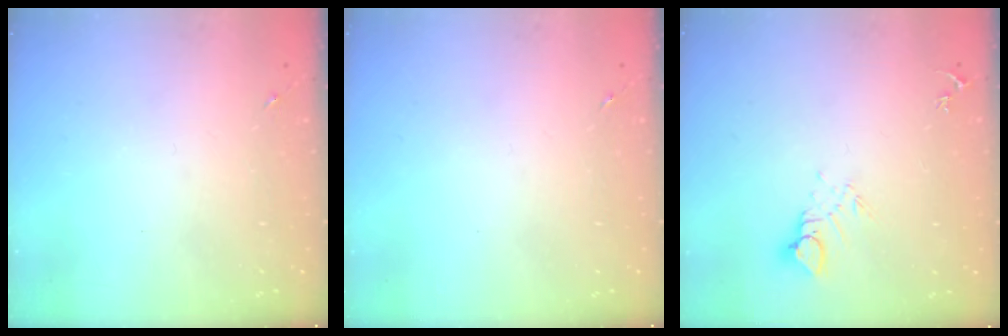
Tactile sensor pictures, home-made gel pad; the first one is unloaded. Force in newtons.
{"total": 0.0}
{"total": 6.7, "press": 6.7, "slide": 0.4}